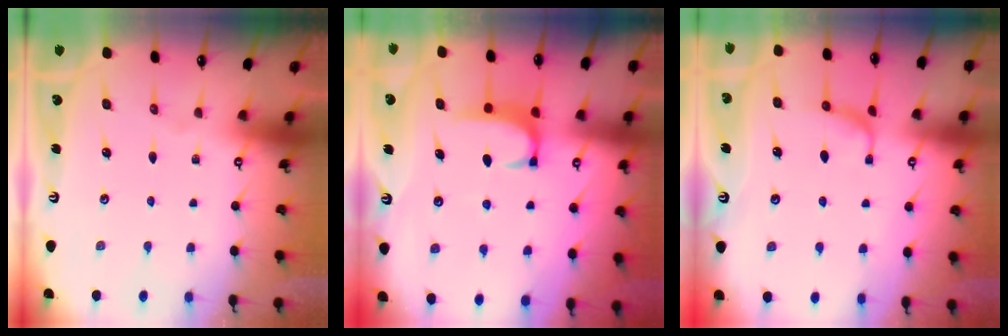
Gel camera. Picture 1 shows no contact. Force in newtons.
{"total": 1.8, "press": 1.7, "slide": 0.5}
{"total": 0.0}